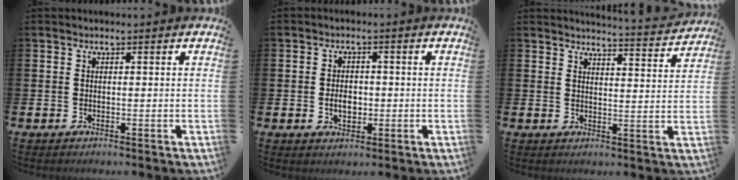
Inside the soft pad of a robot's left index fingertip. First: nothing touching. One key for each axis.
{"total": 3.1, "fx": -0.4, "fy": 2.2, "fz": 2.2, "tx": -0.019, "ty": -0.005, "tz": -0.013}
{"total": 4.2, "fx": 4.1, "fy": -0.4, "fz": 0.5, "tx": -0.004, "ty": -0.037, "tz": 0.068}